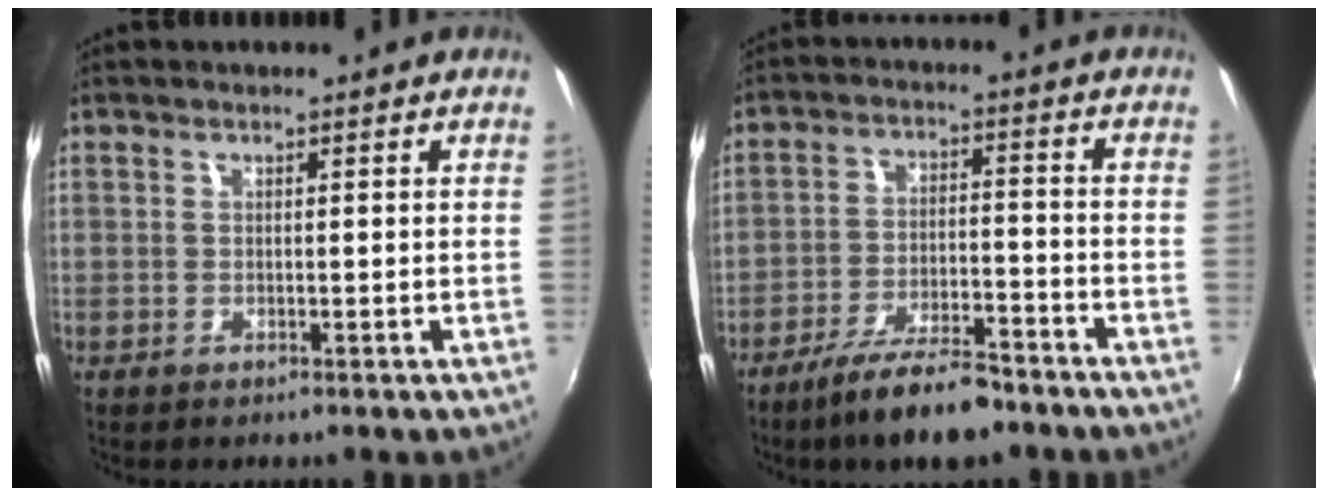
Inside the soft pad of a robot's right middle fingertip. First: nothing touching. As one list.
[{"total": 8.4, "force": [-6.6, 1.9, 4.7], "torque": [-0.101, -0.002, -0.109]}]